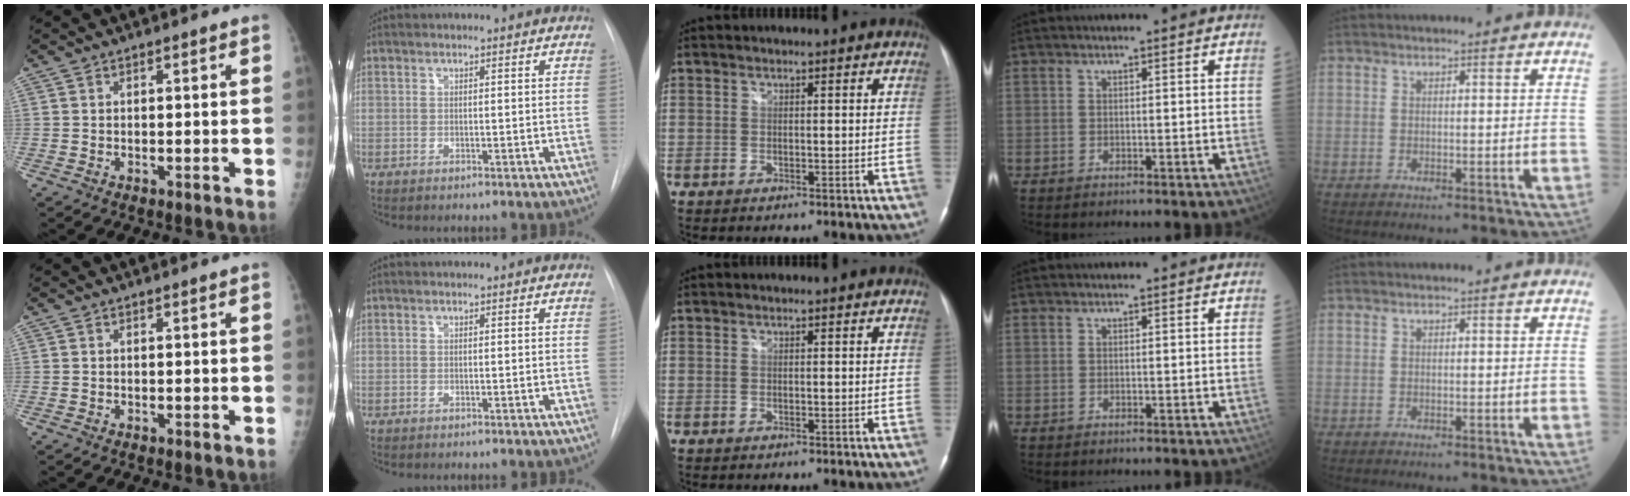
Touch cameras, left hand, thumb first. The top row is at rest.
{}